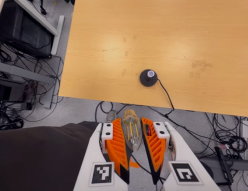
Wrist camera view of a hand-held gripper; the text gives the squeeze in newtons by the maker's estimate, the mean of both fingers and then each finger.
{"total": 14.1, "left": 15.7, "right": 12.4}